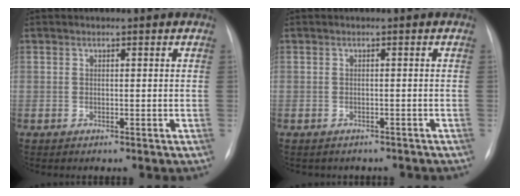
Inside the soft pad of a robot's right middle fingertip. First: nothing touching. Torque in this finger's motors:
{"motor_torque": [0.04, -0.06, -0.05, 0.00]}